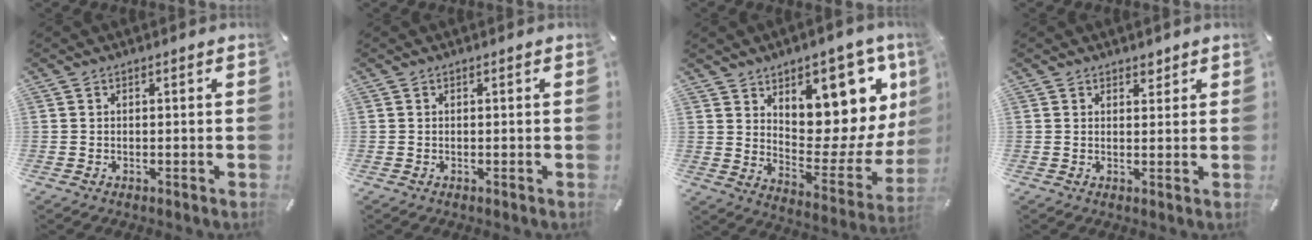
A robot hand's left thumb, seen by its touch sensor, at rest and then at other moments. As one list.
[{"total": 0.0}, {"total": 13.0, "force": [7.3, 8.3, 6.8], "torque": [-0.057, -0.099, 0.124]}, {"total": 1.9, "force": [1.4, 1.3, 0.5], "torque": [0.007, -0.005, 0.022]}]